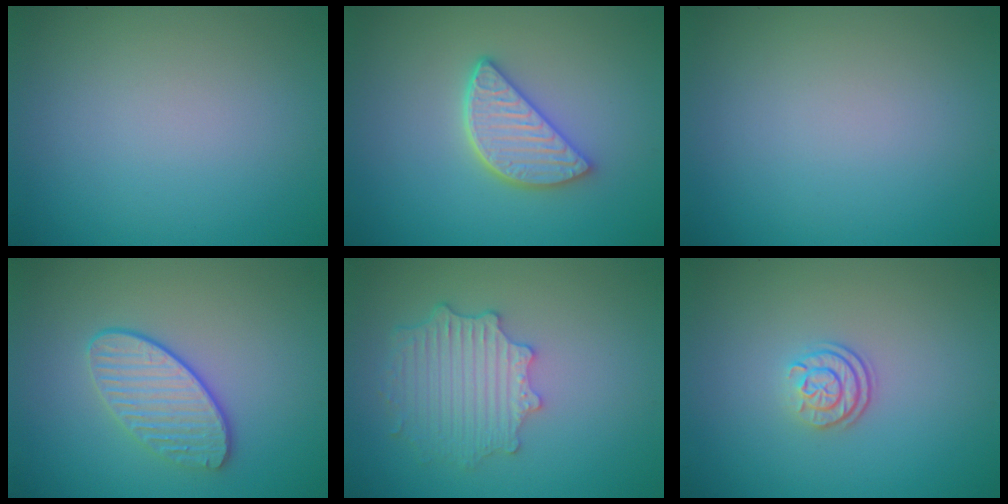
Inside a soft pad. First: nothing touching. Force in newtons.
{"total": 4.2, "press": 3.3, "slide": 2.5}
{"total": 0.0}
{"total": 3.5, "press": 3.2, "slide": 1.3}
{"total": 4.7, "press": 3.9, "slide": 2.7}
{"total": 2.5, "press": 1.8, "slide": 1.6}